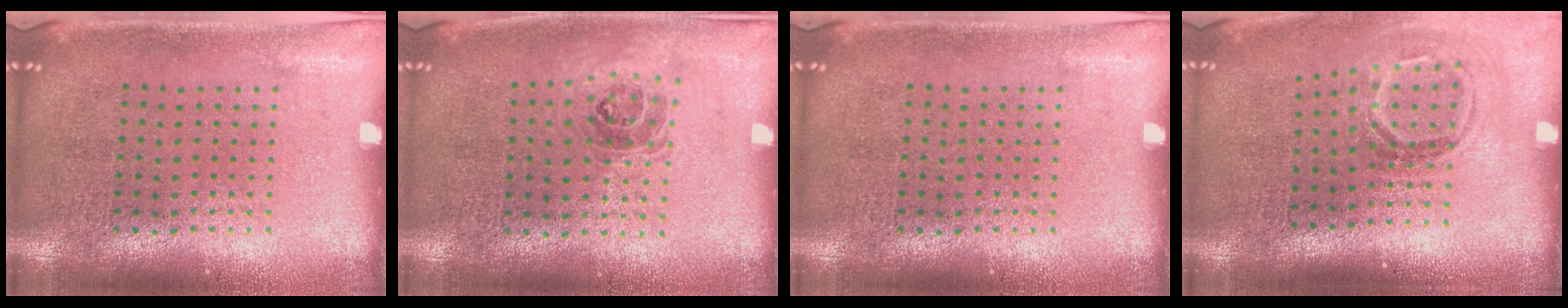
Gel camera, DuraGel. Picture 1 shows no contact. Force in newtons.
{"total": 1.0, "press": 0.9, "slide": 0.5}
{"total": 0.0}
{"total": 1.7, "press": 1.2, "slide": 1.3}